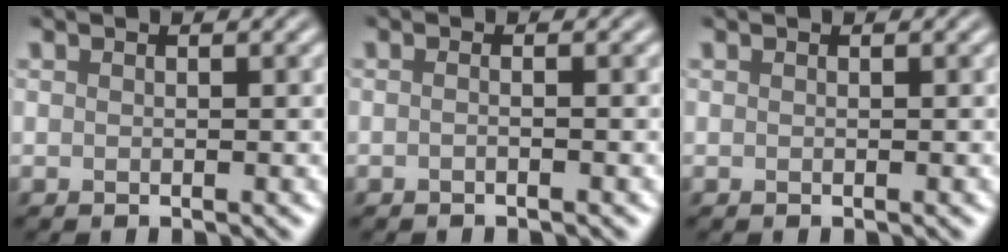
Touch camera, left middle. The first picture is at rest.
{"total": 0.8, "force": [-0.3, 0.3, 0.6], "torque": [-0.003, -0.004, -0.011]}
{"total": 0.0}